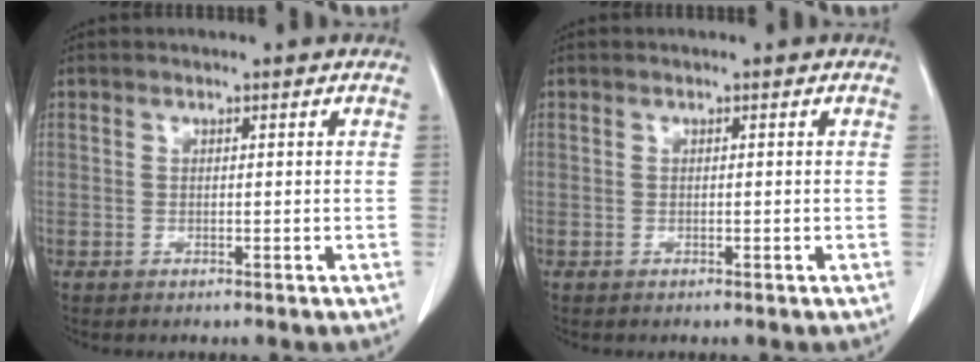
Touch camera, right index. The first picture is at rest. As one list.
[{"total": 0.0}]